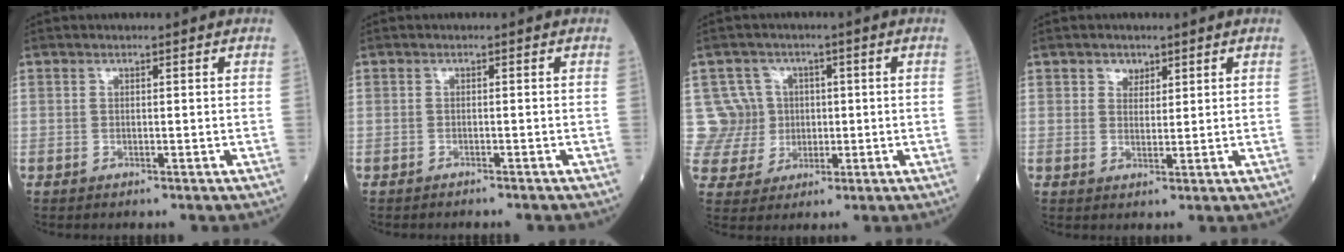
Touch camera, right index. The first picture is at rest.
{"total": 2.0, "force": [-1.9, 0.1, 0.6], "torque": [-0.012, 0.000, -0.023]}
{"total": 7.6, "force": [1.4, 7.4, -0.1], "torque": [0.009, 0.027, 0.032]}
{"total": 2.2, "force": [1.4, 1.5, 0.6], "torque": [-0.007, 0.000, 0.021]}